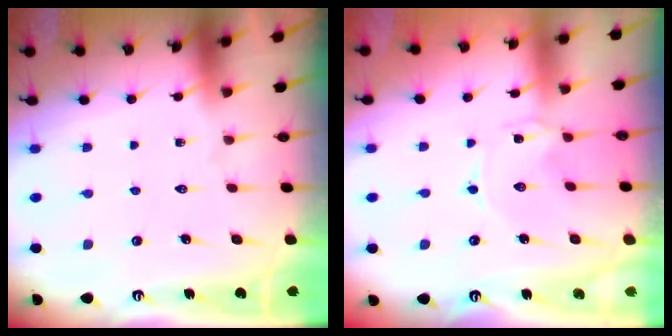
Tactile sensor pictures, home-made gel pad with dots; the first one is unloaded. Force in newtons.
{"total": 0.0}